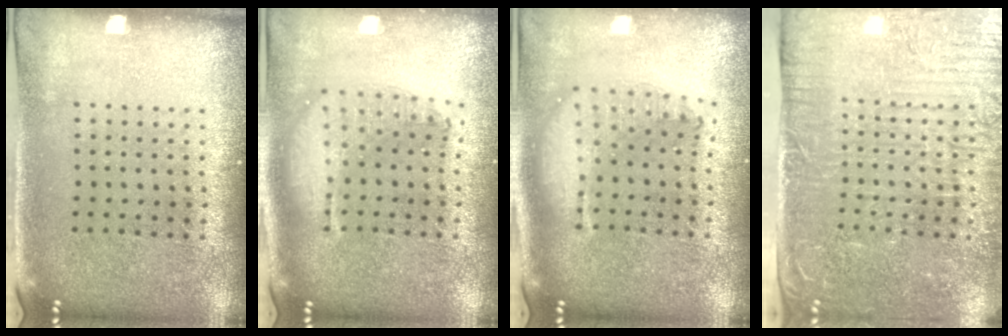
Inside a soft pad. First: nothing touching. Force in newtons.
{"total": 1.8, "press": 1.5, "slide": 0.9}
{"total": 1.9, "press": 1.5, "slide": 1.1}
{"total": 5.2, "press": 4.5, "slide": 2.7}